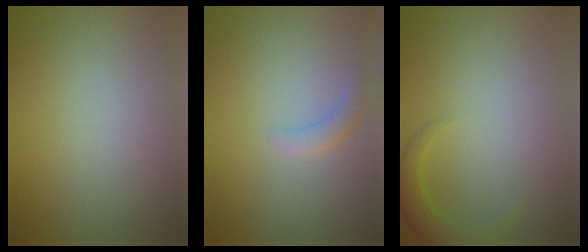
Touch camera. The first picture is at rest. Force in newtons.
{"total": 1.6, "press": 1.6, "slide": 0.0}
{"total": 2.5, "press": 2.5, "slide": 0.3}